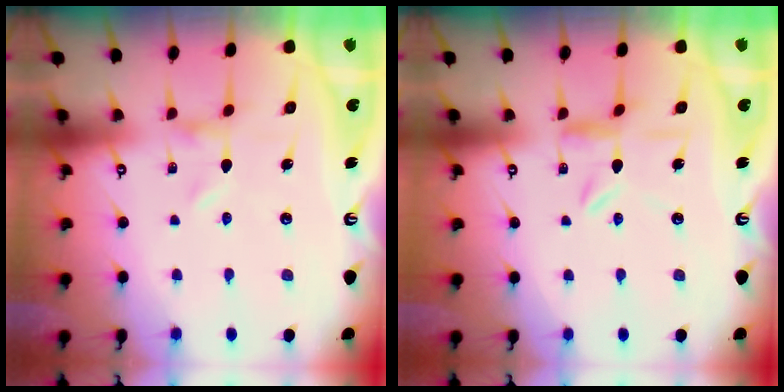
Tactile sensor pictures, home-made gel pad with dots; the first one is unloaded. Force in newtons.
{"total": 4.2, "press": 4.2, "slide": 0.3}